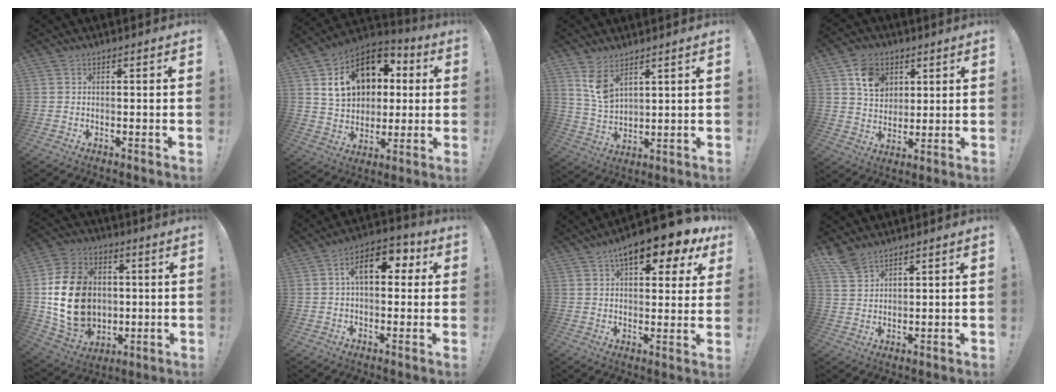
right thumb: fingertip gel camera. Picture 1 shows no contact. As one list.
[{"total": 19.5, "force": [6.7, 14.5, 11.2], "torque": [-0.164, -0.016, 0.142]}, {"total": 7.9, "force": [5.3, 4.0, 4.3], "torque": [-0.066, -0.031, 0.101]}, {"total": 11.0, "force": [5.5, 8.4, 4.4], "torque": [-0.063, -0.019, 0.108]}, {"total": 21.4, "force": [0.5, 17.2, 12.8], "torque": [-0.218, 0.008, 0.038]}, {"total": 12.5, "force": [3.1, 6.9, 10.0], "torque": [-0.150, 0.012, 0.053]}, {"total": 12.3, "force": [7.2, 4.7, 8.7], "torque": [-0.117, -0.040, 0.118]}, {"total": 5.8, "force": [4.9, 2.4, 2.0], "torque": [-0.030, -0.031, 0.093]}]